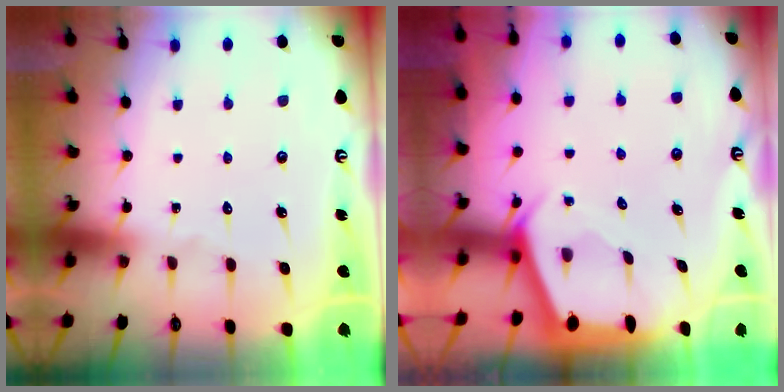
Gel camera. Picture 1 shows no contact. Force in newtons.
{"total": 2.4, "press": 2.4, "slide": 0.3}